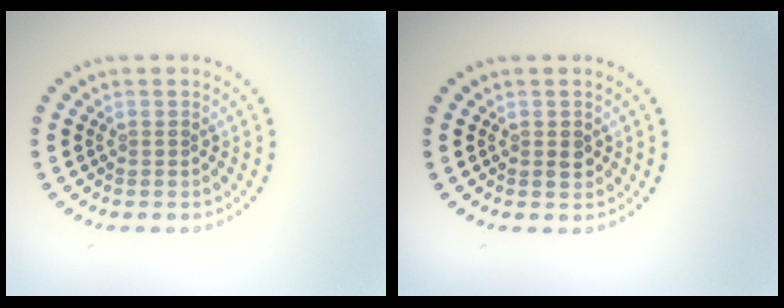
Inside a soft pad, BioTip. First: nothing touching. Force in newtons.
{"total": 1.2, "press": 1.1, "slide": 0.3}